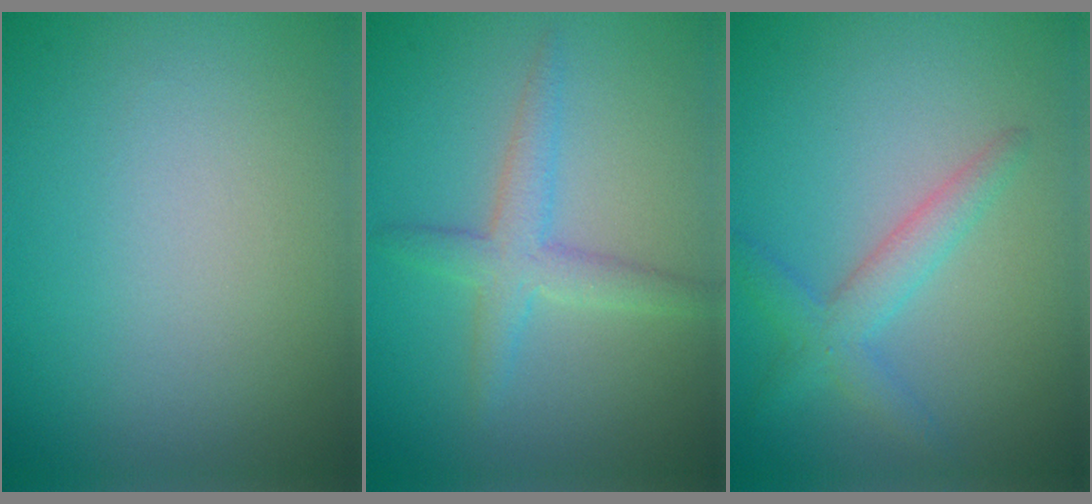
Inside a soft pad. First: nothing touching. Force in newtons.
{"total": 2.9, "press": 2.9, "slide": 0.1}
{"total": 2.7, "press": 2.7, "slide": 0.1}